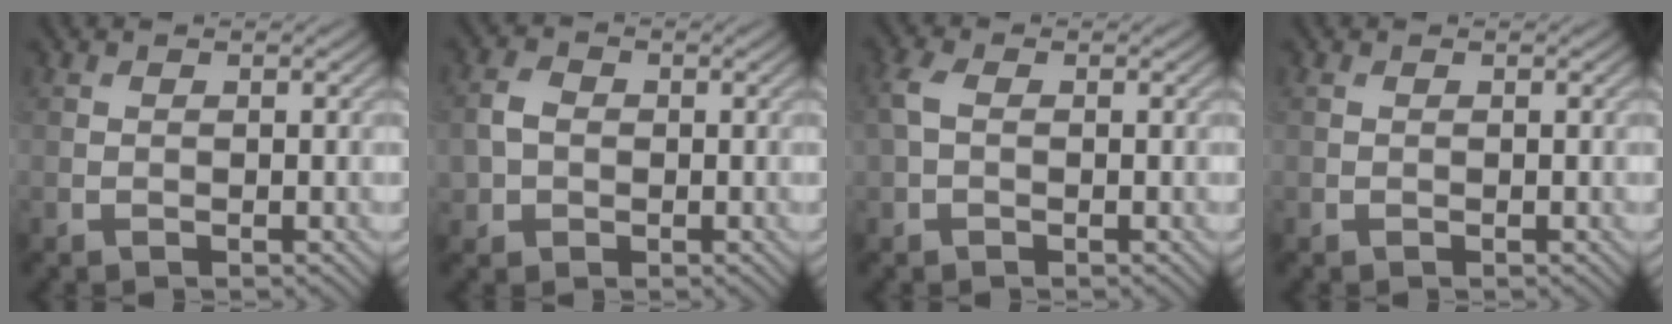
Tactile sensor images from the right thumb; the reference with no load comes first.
{"total": 3.4, "force": [-0.2, 2.8, 1.9], "torque": [-0.048, 0.005, -0.009]}
{"total": 3.0, "force": [0.3, 1.9, 2.3], "torque": [-0.064, 0.011, -0.002]}
{"total": 0.6, "force": [0.2, 0.4, 0.4], "torque": [-0.010, 0.005, 0.002]}